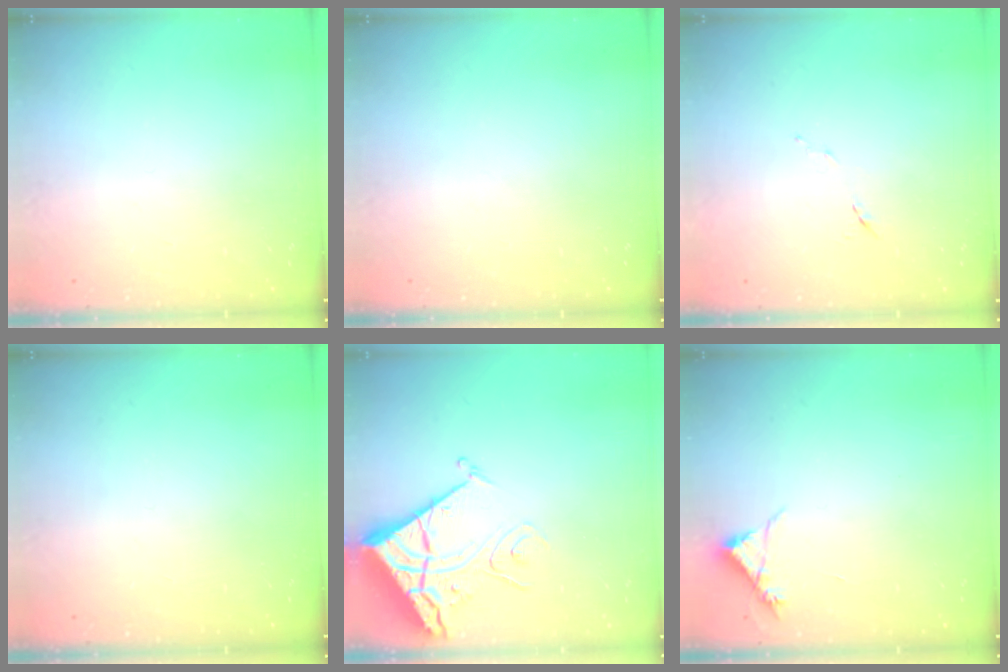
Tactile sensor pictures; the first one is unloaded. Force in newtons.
{"total": 0.0}
{"total": 5.5, "press": 5.4, "slide": 1.1}
{"total": 0.0}
{"total": 11.3, "press": 11.3, "slide": 1.4}
{"total": 4.3, "press": 4.2, "slide": 0.4}